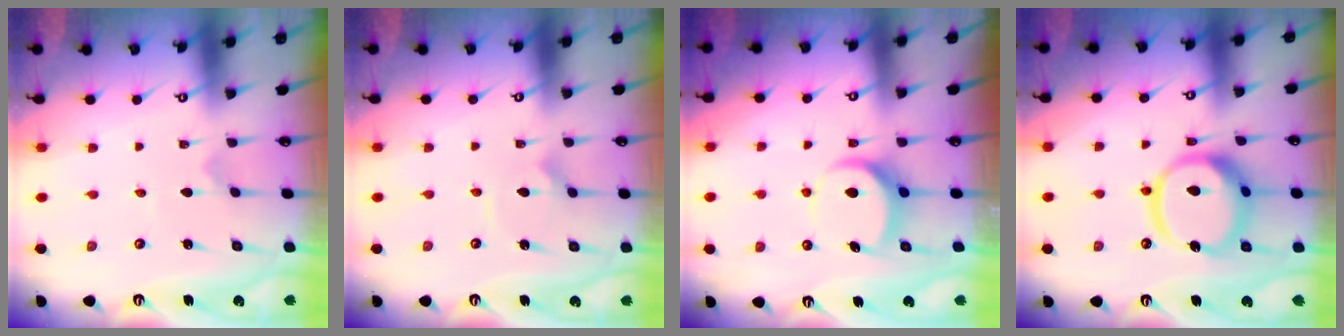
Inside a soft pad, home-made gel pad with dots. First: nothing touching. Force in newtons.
{"total": 2.7, "press": 2.7, "slide": 0.1}
{"total": 7.6, "press": 7.6, "slide": 0.5}
{"total": 16.9, "press": 16.8, "slide": 2.1}